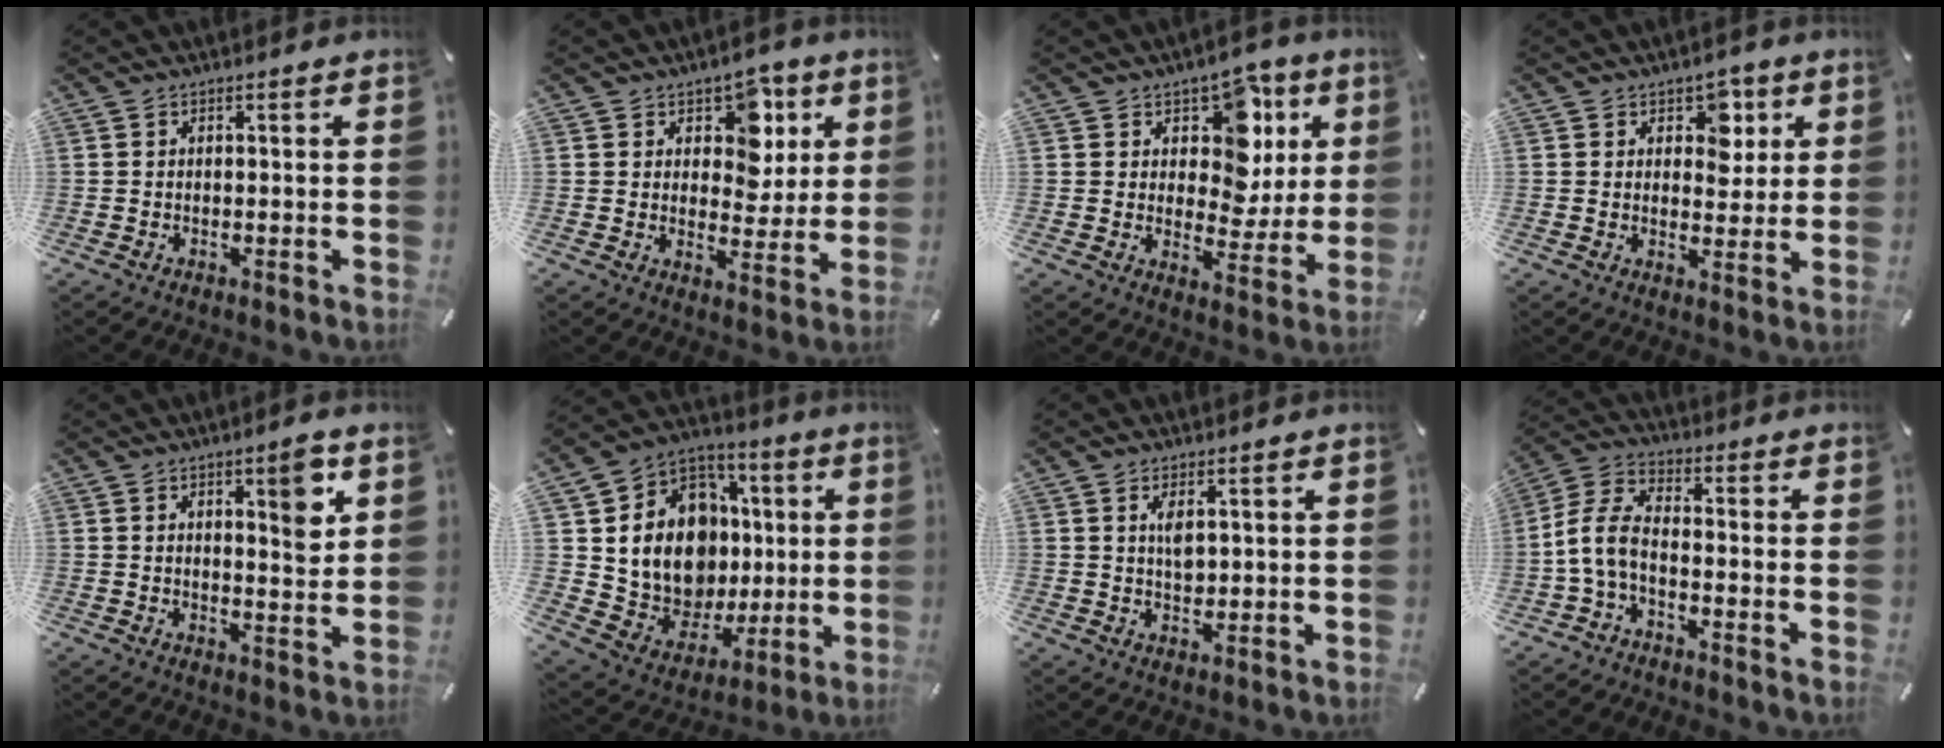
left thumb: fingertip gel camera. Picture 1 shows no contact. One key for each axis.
{"total": 9.4, "fx": 4.0, "fy": 7.2, "fz": 4.5, "tx": -0.050, "ty": -0.020, "tz": 0.066}
{"total": 13.4, "fx": 5.5, "fy": 9.7, "fz": 7.4, "tx": -0.101, "ty": -0.034, "tz": 0.100}
{"total": 6.6, "fx": 2.5, "fy": 5.1, "fz": 3.4, "tx": -0.026, "ty": -0.007, "tz": 0.034}
{"total": 8.0, "fx": 3.7, "fy": 2.8, "fz": 6.5, "tx": -0.076, "ty": -0.021, "tz": 0.051}
{"total": 15.5, "fx": 1.7, "fy": 13.1, "fz": 8.1, "tx": -0.158, "ty": -0.032, "tz": 0.046}
{"total": 3.9, "fx": 1.3, "fy": 2.2, "fz": 2.9, "tx": -0.055, "ty": -0.005, "tz": 0.017}
{"total": 7.5, "fx": -3.1, "fy": 4.1, "fz": 5.5, "tx": -0.130, "ty": 0.001, "tz": -0.059}